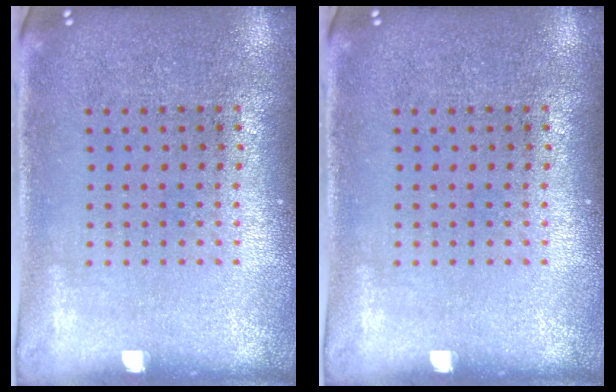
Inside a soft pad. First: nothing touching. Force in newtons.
{"total": 0.0}